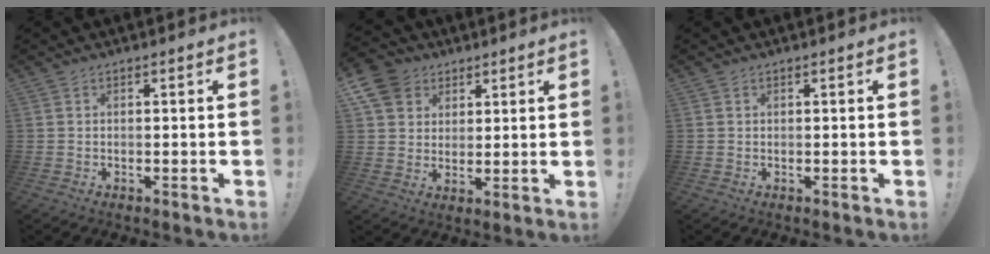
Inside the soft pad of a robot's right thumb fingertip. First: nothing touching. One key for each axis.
{"total": 10.1, "fx": 5.0, "fy": 8.2, "fz": 3.1, "tx": -0.045, "ty": -0.031, "tz": 0.100}
{"total": 0.0}